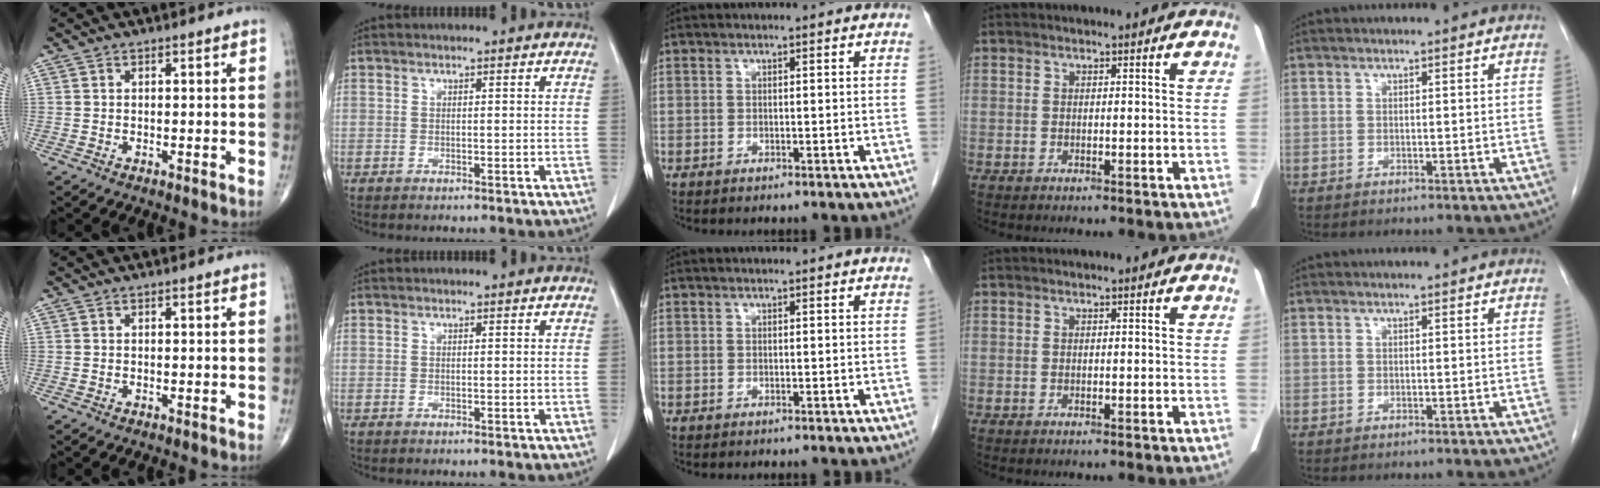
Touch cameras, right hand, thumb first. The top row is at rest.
{}